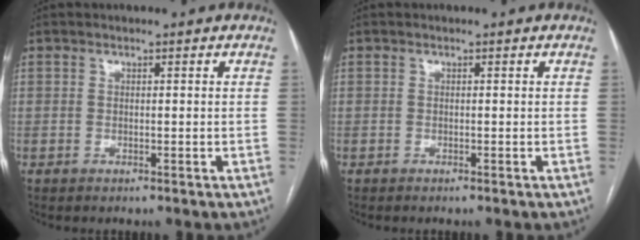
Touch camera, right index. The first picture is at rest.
{"total": 0.0}